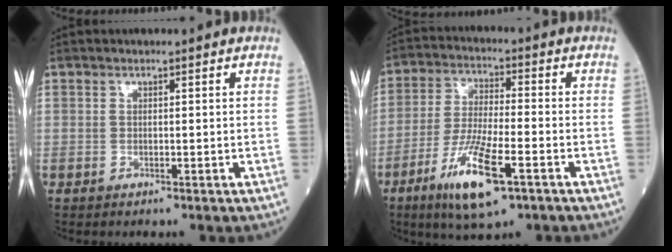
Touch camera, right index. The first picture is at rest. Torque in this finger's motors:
{"motor_torque": [1.91, -0.23, 0.28, 0.08]}